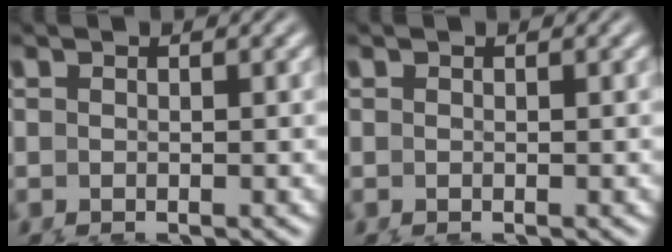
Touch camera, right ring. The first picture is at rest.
{"total": 0.0}